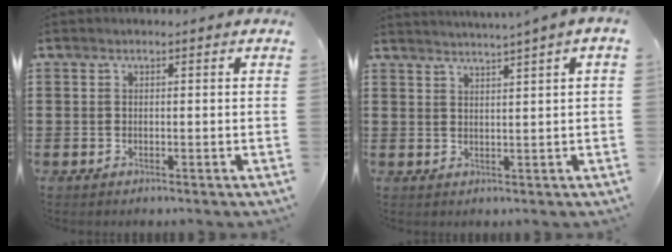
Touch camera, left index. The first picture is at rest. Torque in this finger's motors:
{"motor_torque": [0.11, -2.02, 0.73, 0.17]}